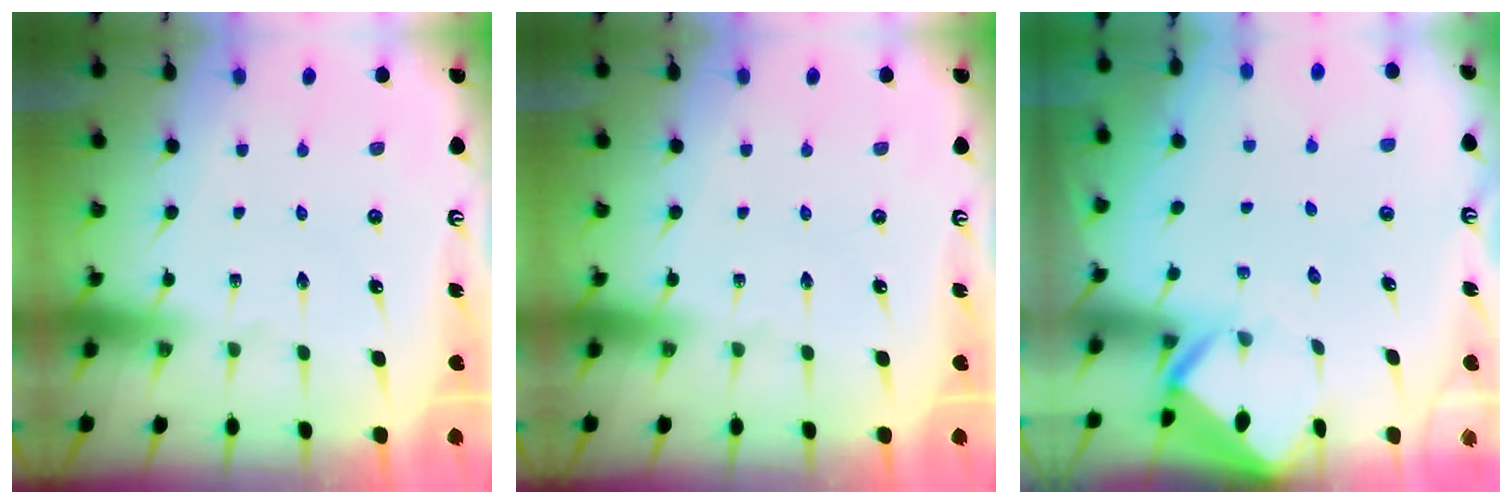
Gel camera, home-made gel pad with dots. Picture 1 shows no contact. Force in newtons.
{"total": 0.0}
{"total": 3.0, "press": 3.0, "slide": 0.2}